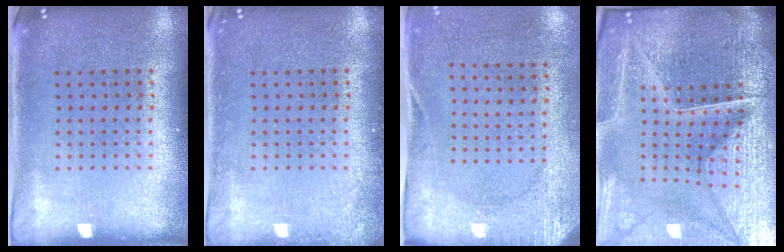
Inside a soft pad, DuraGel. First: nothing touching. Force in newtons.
{"total": 1.1, "press": 1.1, "slide": 0.1}
{"total": 2.8, "press": 2.1, "slide": 1.8}
{"total": 7.0, "press": 6.2, "slide": 3.3}